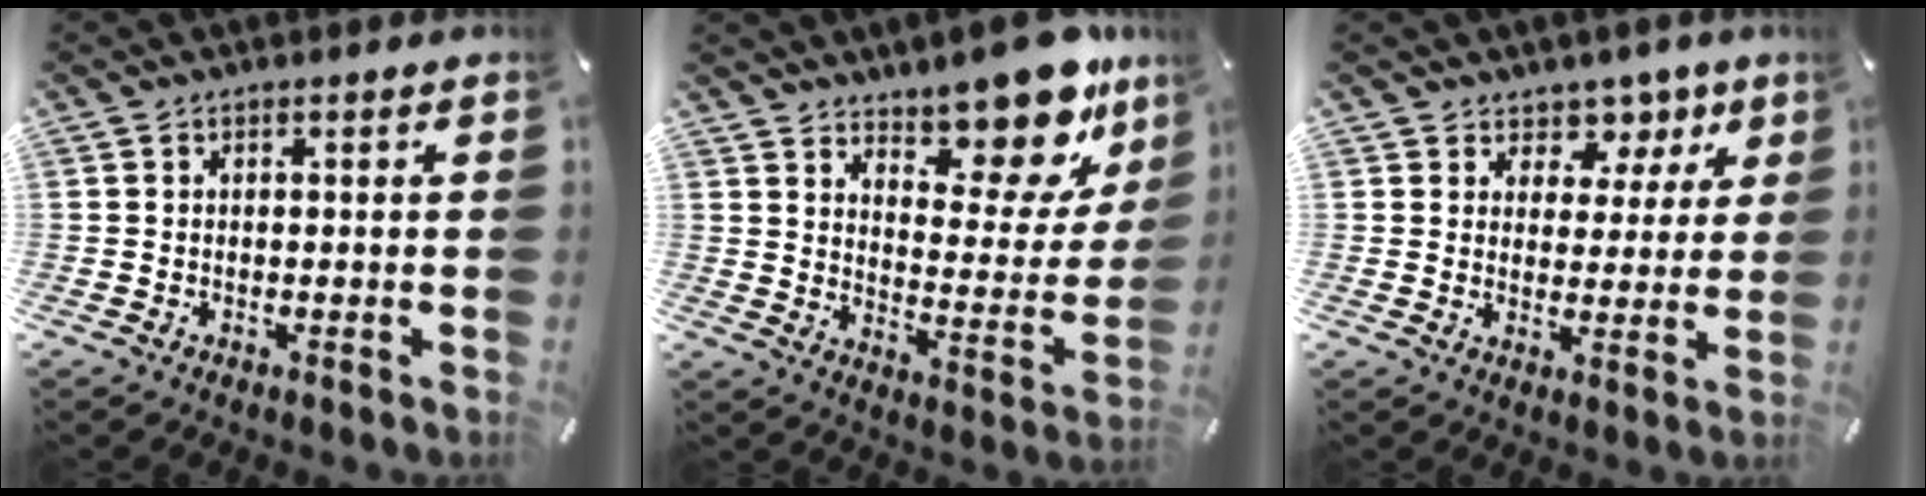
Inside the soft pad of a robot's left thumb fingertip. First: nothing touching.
{"total": 18.1, "force": [13.9, 7.3, 8.9], "torque": [-0.102, -0.120, 0.230]}
{"total": 6.9, "force": [4.6, 5.0, 1.0], "torque": [-0.007, -0.049, 0.077]}